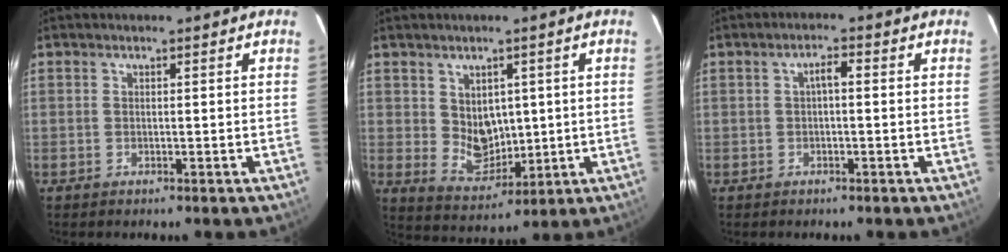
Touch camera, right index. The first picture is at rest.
{"total": 7.0, "force": [1.5, 5.8, 3.7], "torque": [-0.065, -0.003, 0.046]}
{"total": 2.0, "force": [-0.1, 0.6, 1.9], "torque": [-0.036, 0.010, -0.001]}